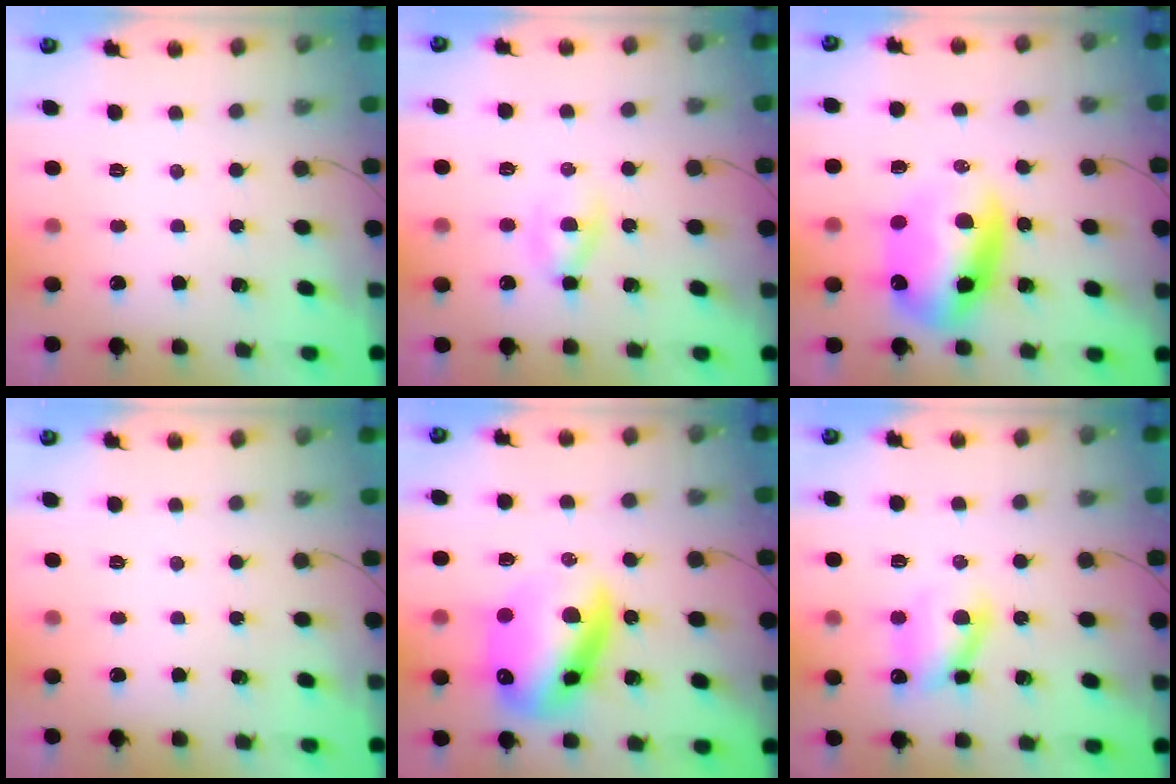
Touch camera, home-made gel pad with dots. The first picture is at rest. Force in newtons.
{"total": 2.6, "press": 2.4, "slide": 1.0}
{"total": 12.2, "press": 11.9, "slide": 2.8}
{"total": 0.0}
{"total": 18.9, "press": 18.2, "slide": 4.8}
{"total": 10.4, "press": 10.3, "slide": 1.3}